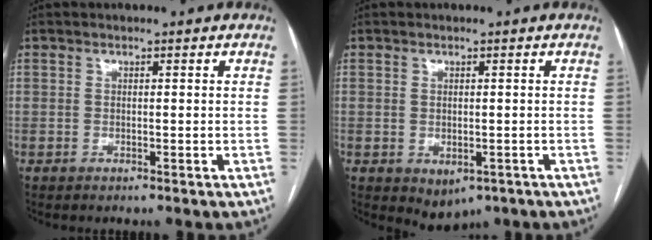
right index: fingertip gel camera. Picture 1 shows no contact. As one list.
[{"total": 3.8, "force": [-1.6, 2.6, 2.3], "torque": [-0.027, -0.003, -0.008]}]